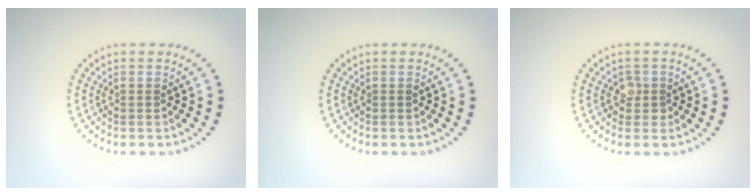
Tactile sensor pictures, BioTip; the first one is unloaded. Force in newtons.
{"total": 0.0}
{"total": 1.6, "press": 1.4, "slide": 0.8}